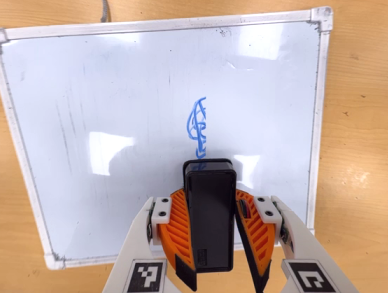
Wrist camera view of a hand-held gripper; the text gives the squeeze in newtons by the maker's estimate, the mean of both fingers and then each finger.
{"total": 9.0, "left": 9.2, "right": 8.9}